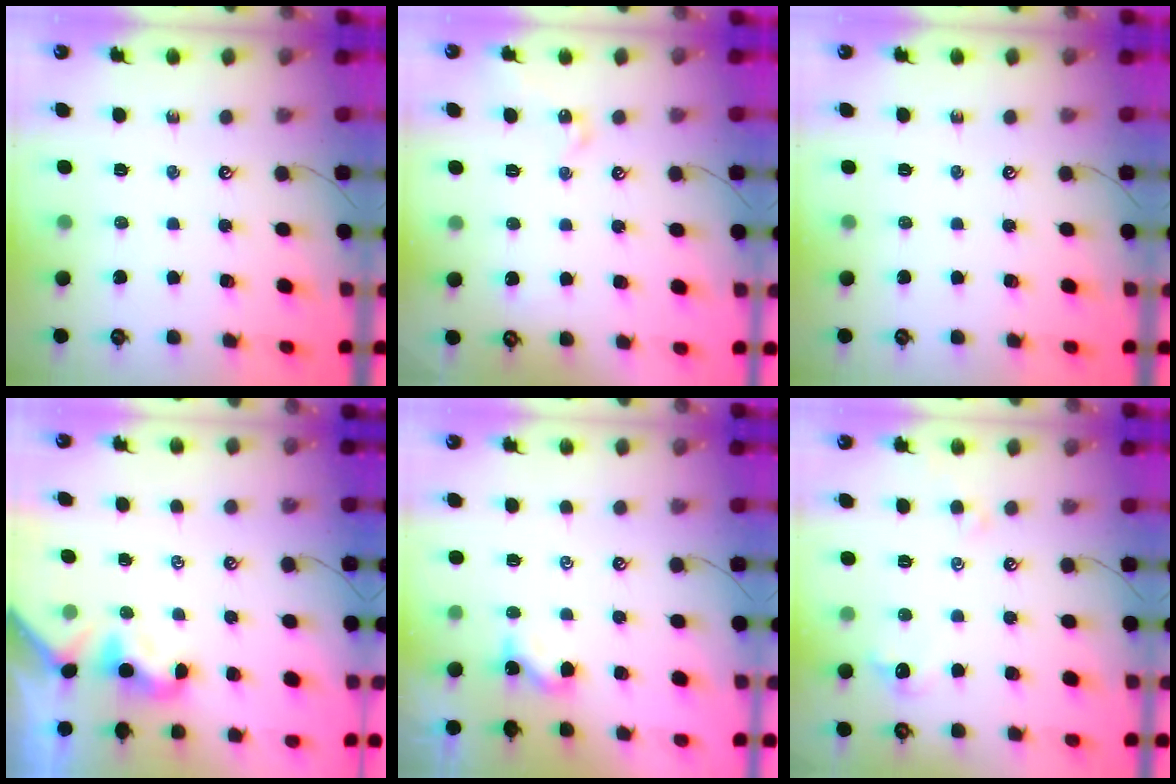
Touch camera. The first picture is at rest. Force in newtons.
{"total": 2.0, "press": 1.9, "slide": 0.3}
{"total": 0.0}
{"total": 2.0, "press": 1.9, "slide": 0.5}
{"total": 1.8, "press": 1.7, "slide": 0.3}
{"total": 1.0, "press": 0.5, "slide": 0.8}